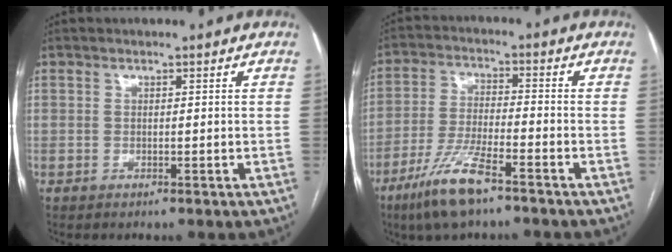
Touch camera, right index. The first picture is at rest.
{"total": 9.7, "force": [-6.4, 1.3, 7.2], "torque": [-0.150, -0.022, -0.122]}